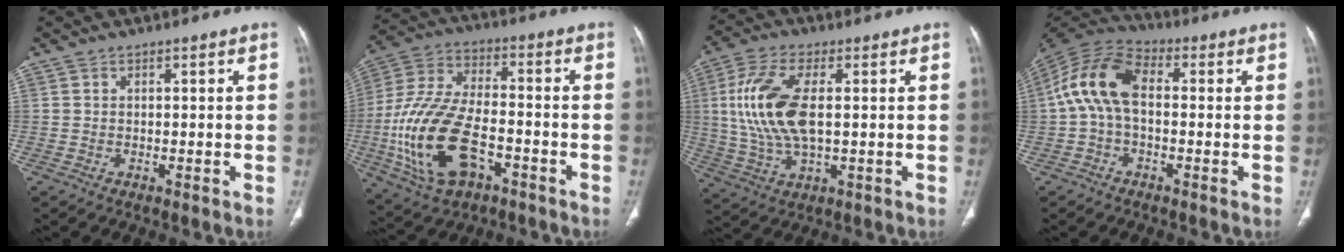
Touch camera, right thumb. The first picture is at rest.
{"total": 20.2, "force": [-6.6, 10.7, 15.9], "torque": [-0.332, 0.023, -0.113]}
{"total": 14.3, "force": [1.5, 6.5, 12.7], "torque": [-0.279, 0.001, 0.033]}
{"total": 11.7, "force": [0.2, 6.8, 9.5], "torque": [-0.186, 0.033, -0.009]}